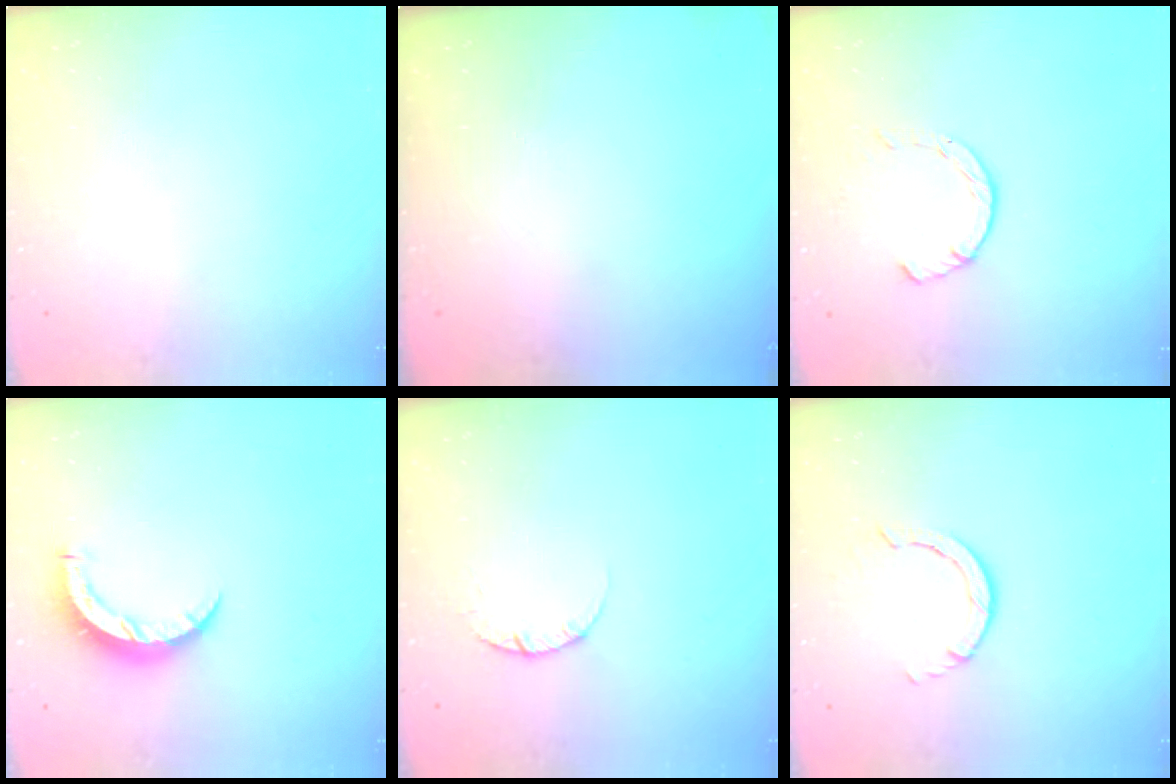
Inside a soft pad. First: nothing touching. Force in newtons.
{"total": 0.0}
{"total": 2.4, "press": 2.4, "slide": 0.2}
{"total": 7.7, "press": 7.7, "slide": 0.3}
{"total": 2.4, "press": 2.3, "slide": 0.3}
{"total": 2.6, "press": 2.6, "slide": 0.3}